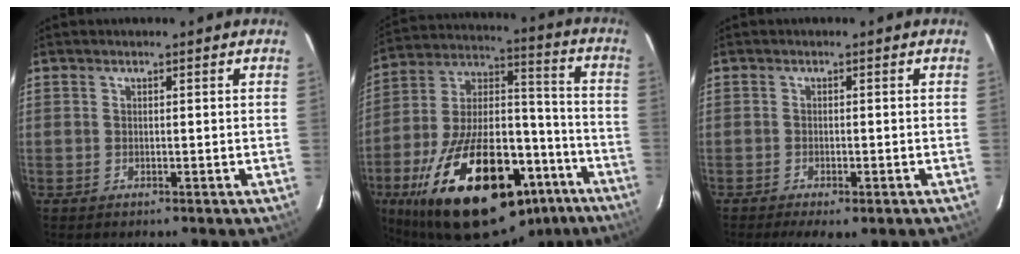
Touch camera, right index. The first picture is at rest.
{"total": 34.3, "force": [-20.1, 15.5, 23.0], "torque": [-0.398, 0.016, -0.289]}
{"total": 5.6, "force": [-3.9, 1.5, 3.7], "torque": [-0.080, -0.020, -0.057]}